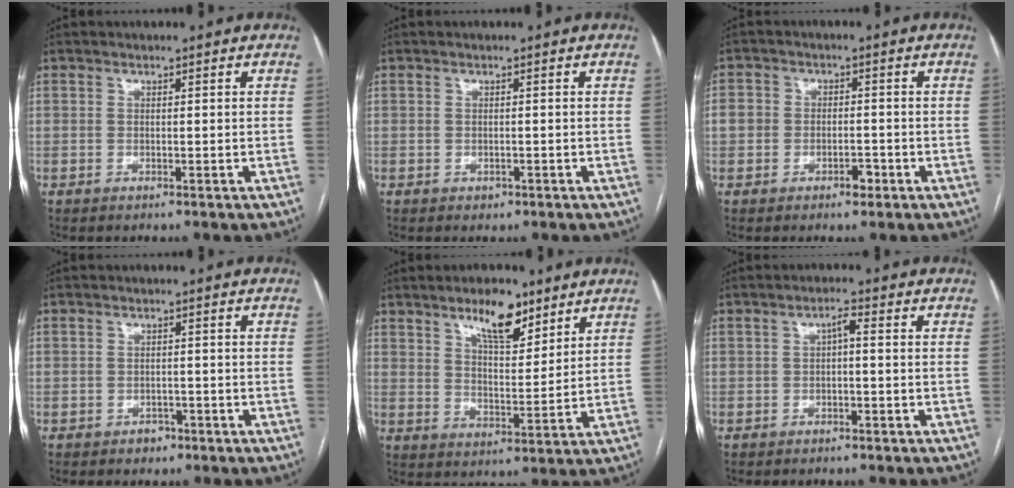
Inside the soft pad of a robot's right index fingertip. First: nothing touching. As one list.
[{"total": 0.8, "force": [-0.2, 0.7, 0.1], "torque": [-0.002, 0.001, 0.001]}, {"total": 4.7, "force": [-1.5, 3.7, 2.4], "torque": [-0.031, 0.018, -0.020]}, {"total": 1.8, "force": [-1.0, 1.5, 0.3], "torque": [0.001, 0.007, -0.011]}, {"total": 9.0, "force": [6.3, 3.0, 5.8], "torque": [-0.096, -0.002, 0.108]}, {"total": 1.7, "force": [0.2, 0.4, 1.6], "torque": [-0.027, 0.010, 0.004]}]